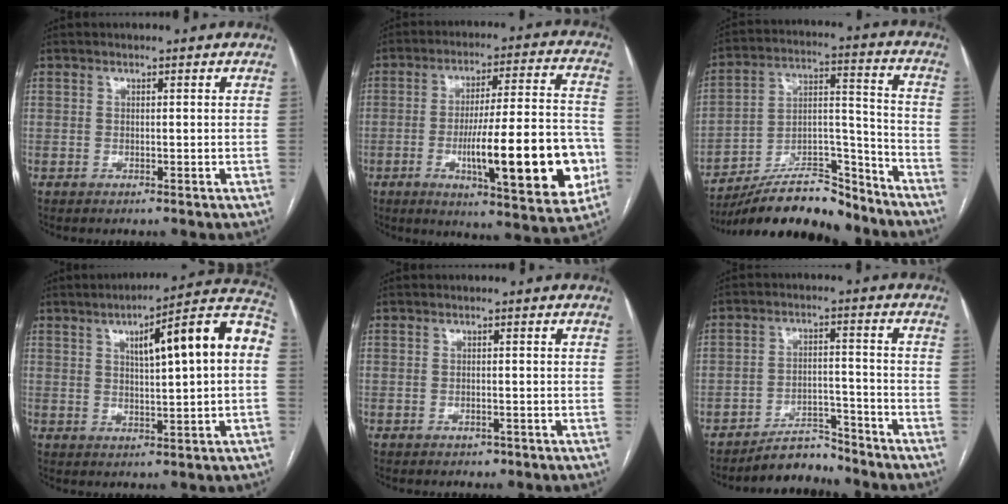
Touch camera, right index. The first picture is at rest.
{"total": 20.7, "force": [-5.4, 3.3, 19.7], "torque": [-0.264, 0.005, -0.066]}
{"total": 18.1, "force": [-16.2, 4.5, 6.8], "torque": [-0.122, 0.036, -0.272]}
{"total": 14.7, "force": [3.0, 1.4, 14.4], "torque": [-0.201, 0.033, 0.038]}
{"total": 1.1, "force": [-0.7, 0.7, 0.5], "torque": [-0.012, 0.000, -0.004]}
{"total": 5.7, "force": [-5.5, 1.4, 0.4], "torque": [-0.003, 0.013, -0.090]}